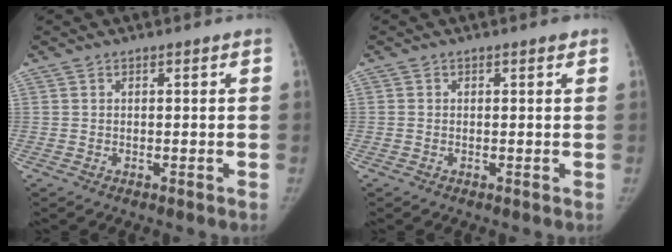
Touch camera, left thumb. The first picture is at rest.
{"total": 0.7, "force": [0.2, 0.4, 0.5], "torque": [-0.004, 0.001, 0.000]}